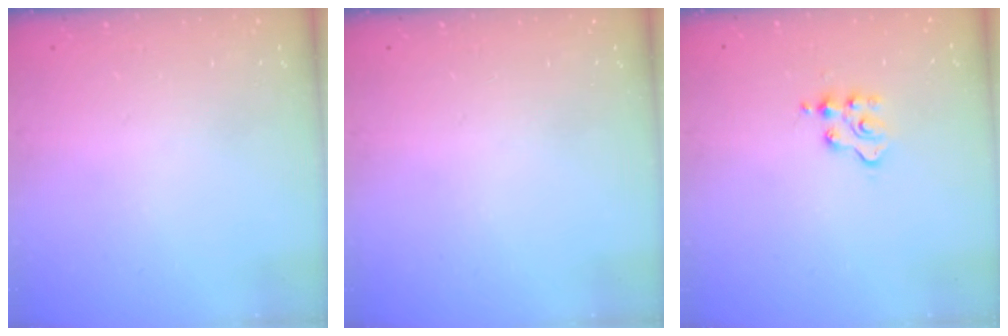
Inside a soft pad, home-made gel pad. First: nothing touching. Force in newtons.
{"total": 0.0}
{"total": 3.4, "press": 3.4, "slide": 0.5}